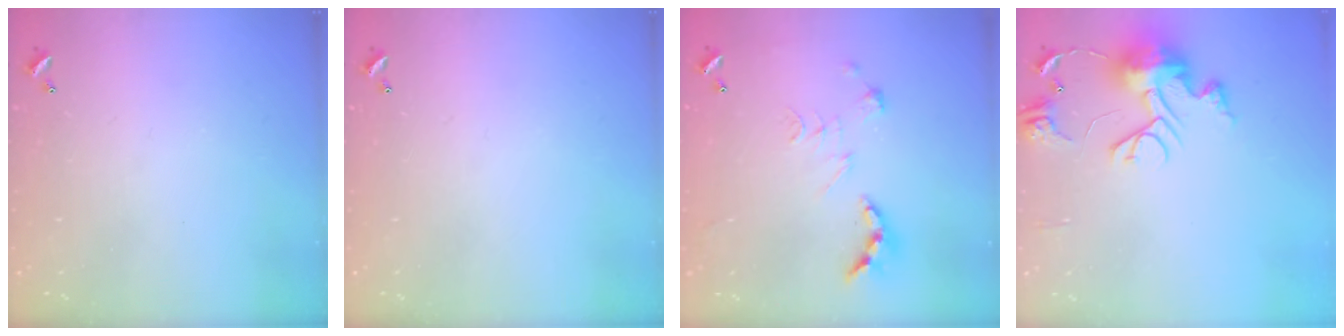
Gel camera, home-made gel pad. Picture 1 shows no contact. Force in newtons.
{"total": 0.0}
{"total": 2.4, "press": 1.9, "slide": 1.5}
{"total": 13.1, "press": 13.1, "slide": 0.9}